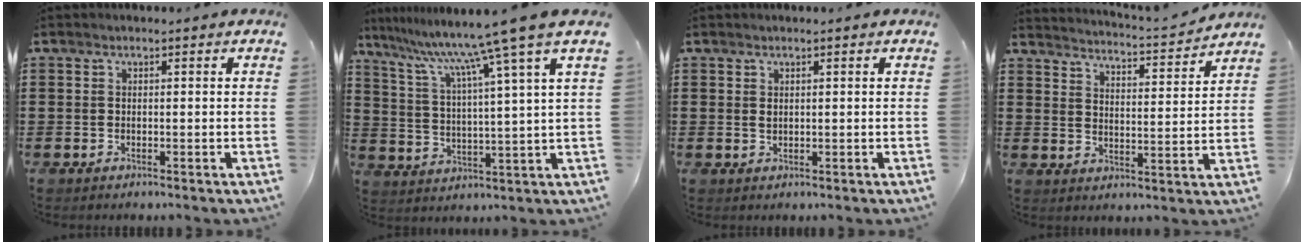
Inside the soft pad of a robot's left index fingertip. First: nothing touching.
{"total": 10.4, "force": [8.3, -1.7, 6.1], "torque": [-0.154, -0.051, 0.125]}
{"total": 1.3, "force": [0.6, 0.6, 0.9], "torque": [-0.021, 0.004, 0.010]}
{"total": 3.2, "force": [3.1, -0.6, 0.3], "torque": [-0.025, -0.030, 0.046]}